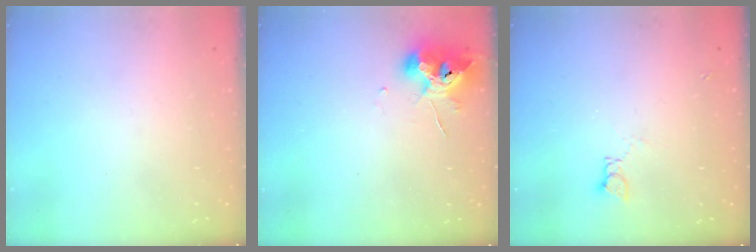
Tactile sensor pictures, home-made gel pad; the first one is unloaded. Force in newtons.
{"total": 10.1, "press": 10.0, "slide": 1.4}
{"total": 2.2, "press": 2.2, "slide": 0.3}